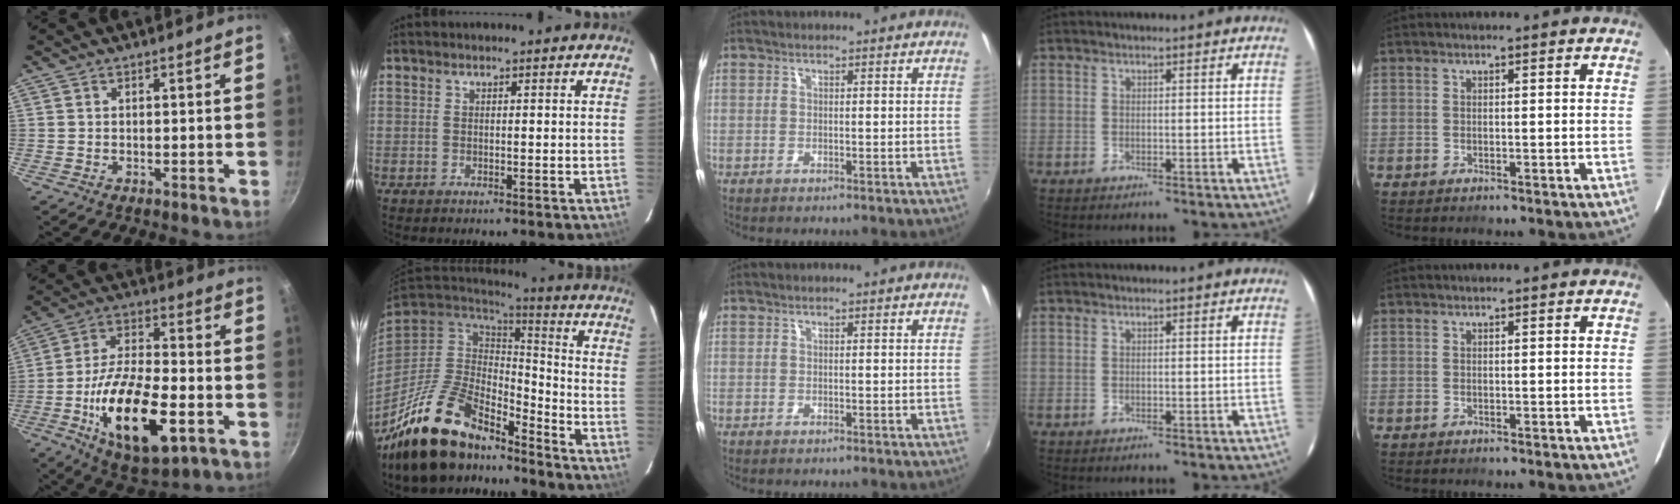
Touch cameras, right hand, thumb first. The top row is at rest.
{"thumb": {"total": 21.6, "force": [-6.8, 9.5, 18.2], "torque": [-0.308, 0.022, -0.112]}, "index": {"total": 19.9, "force": [-15.1, 7.9, 10.3], "torque": [-0.212, -0.018, -0.260]}}